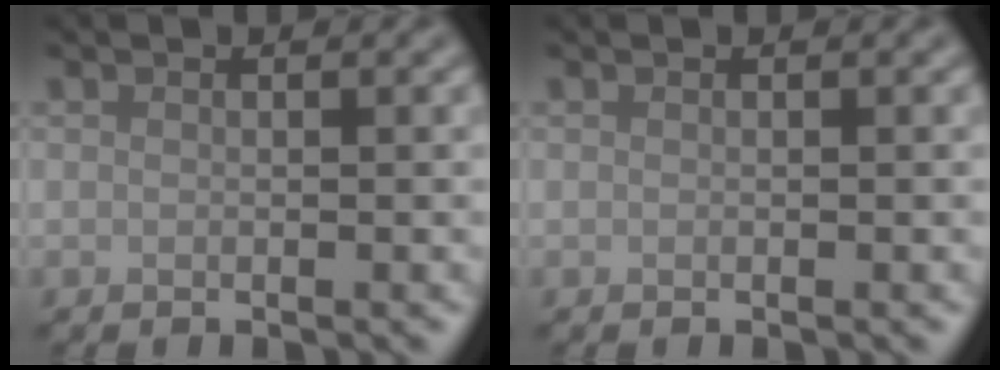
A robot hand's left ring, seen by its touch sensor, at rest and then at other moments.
{"total": 0.0}